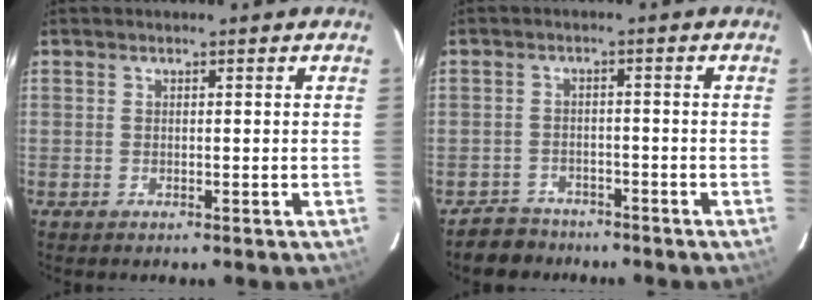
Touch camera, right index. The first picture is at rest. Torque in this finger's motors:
{"motor_torque": [-0.89, -0.02, -0.67, -0.21]}